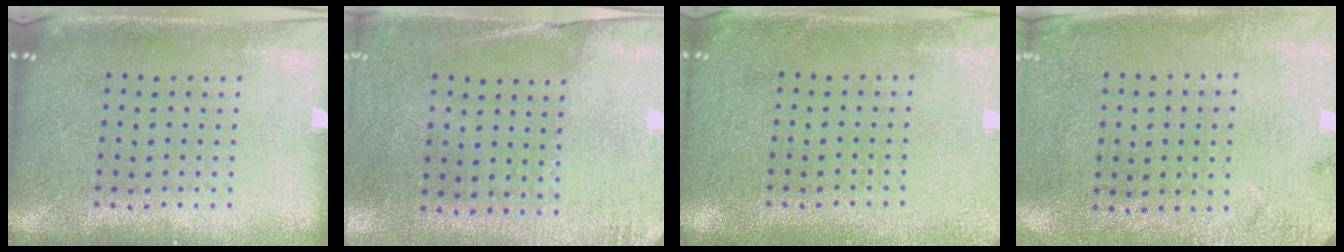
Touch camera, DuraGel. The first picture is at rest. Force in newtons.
{"total": 2.7, "press": 2.4, "slide": 1.3}
{"total": 2.4, "press": 2.4, "slide": 0.3}
{"total": 2.7, "press": 2.2, "slide": 1.6}